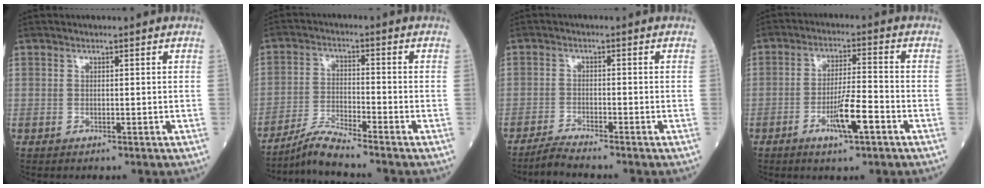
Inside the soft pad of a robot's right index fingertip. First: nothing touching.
{"total": 5.4, "force": [-5.0, -1.1, 1.5], "torque": [-0.033, -0.020, -0.097]}
{"total": 3.0, "force": [-2.9, -0.8, 0.4], "torque": [-0.014, -0.016, -0.058]}
{"total": 7.3, "force": [-3.3, 0.7, 6.5], "torque": [-0.121, -0.003, -0.057]}